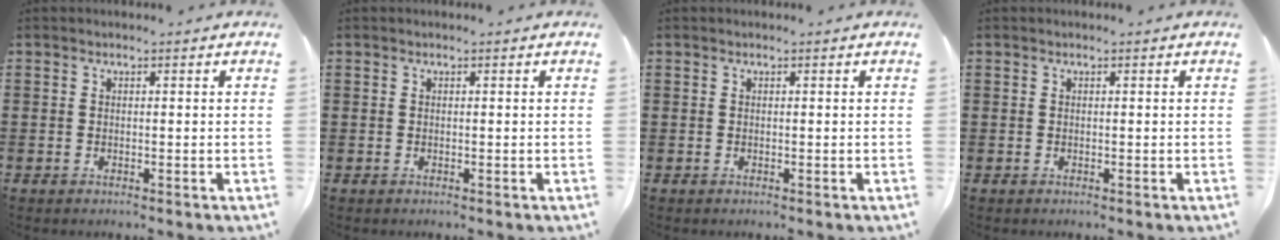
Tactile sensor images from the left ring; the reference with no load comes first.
{"total": 0.0}
{"total": 0.0}
{"total": 0.0}